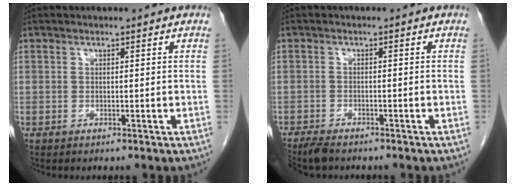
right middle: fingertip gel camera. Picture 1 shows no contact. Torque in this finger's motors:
{"motor_torque": [0.65, -0.58, 0.09, 0.04]}